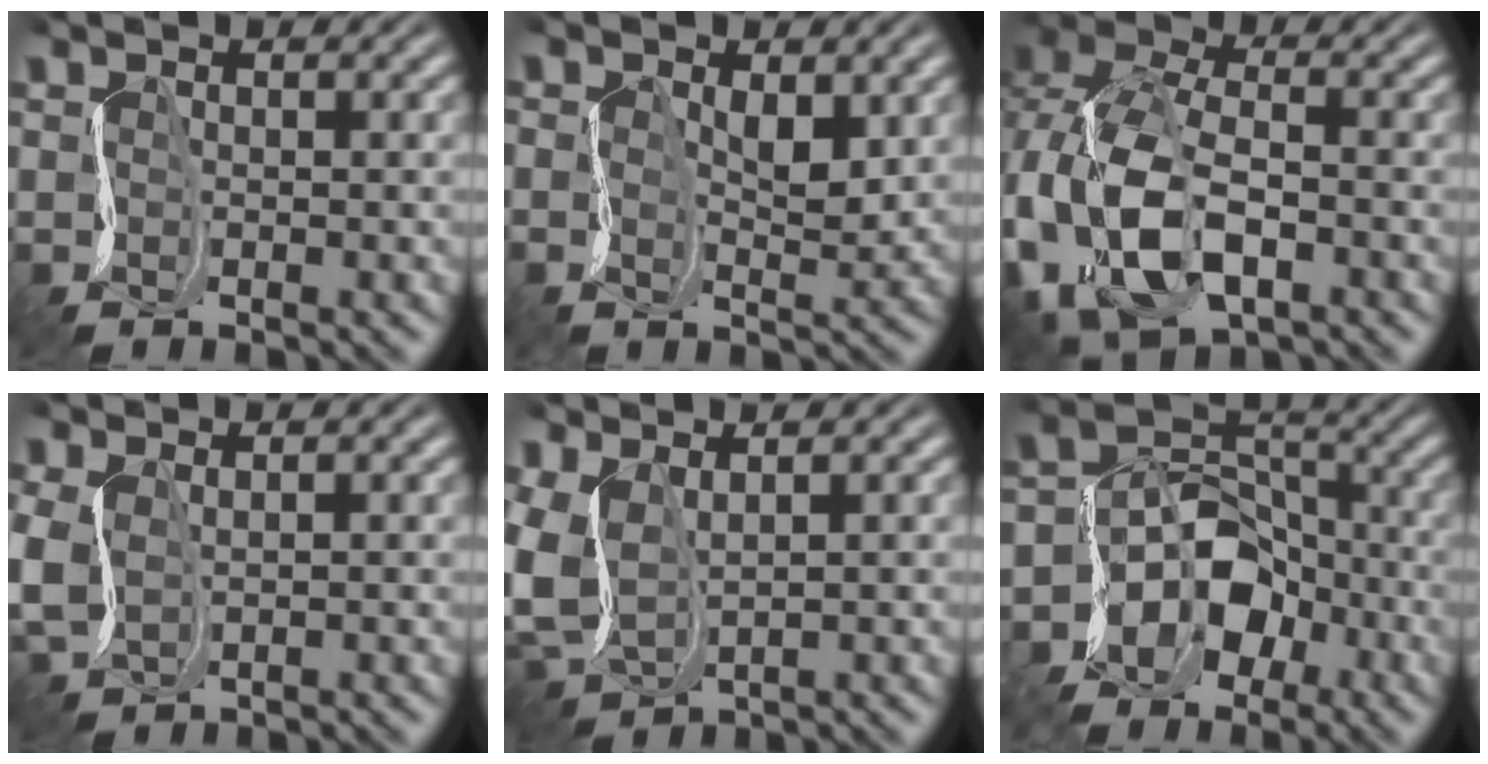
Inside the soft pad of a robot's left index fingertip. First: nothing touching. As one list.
[{"total": 1.9, "force": [0.0, 1.1, 1.6], "torque": [-0.040, -0.002, -0.002]}, {"total": 10.2, "force": [-3.5, 6.5, 7.0], "torque": [-0.181, -0.016, -0.069]}, {"total": 2.9, "force": [-0.6, 2.0, 2.0], "torque": [-0.075, -0.004, -0.006]}, {"total": 5.4, "force": [0.6, 3.3, 4.3], "torque": [-0.125, 0.003, 0.022]}, {"total": 6.1, "force": [-3.3, 4.7, 2.1], "torque": [-0.031, 0.003, -0.068]}]